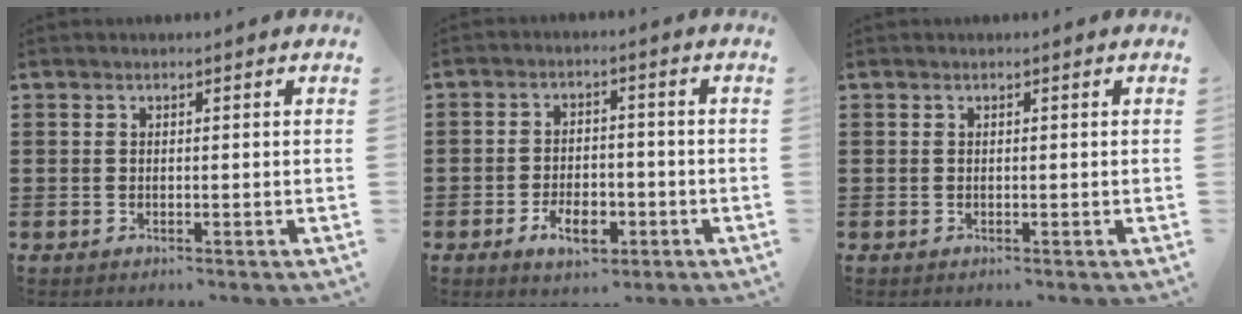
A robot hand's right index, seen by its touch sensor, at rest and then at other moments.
{"total": 5.9, "force": [-2.9, 2.8, 4.3], "torque": [-0.084, 0.003, -0.052]}
{"total": 0.0}